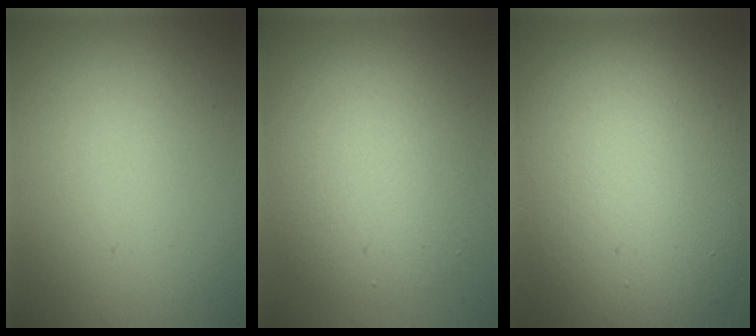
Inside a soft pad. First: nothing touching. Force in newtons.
{"total": 6.1, "press": 6.1, "slide": 0.3}
{"total": 13.8, "press": 13.8, "slide": 1.0}